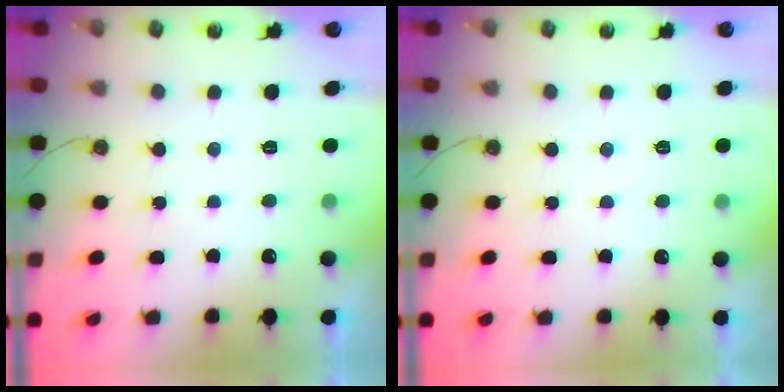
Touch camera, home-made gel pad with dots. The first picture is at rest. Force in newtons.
{"total": 2.8, "press": 2.8, "slide": 0.4}